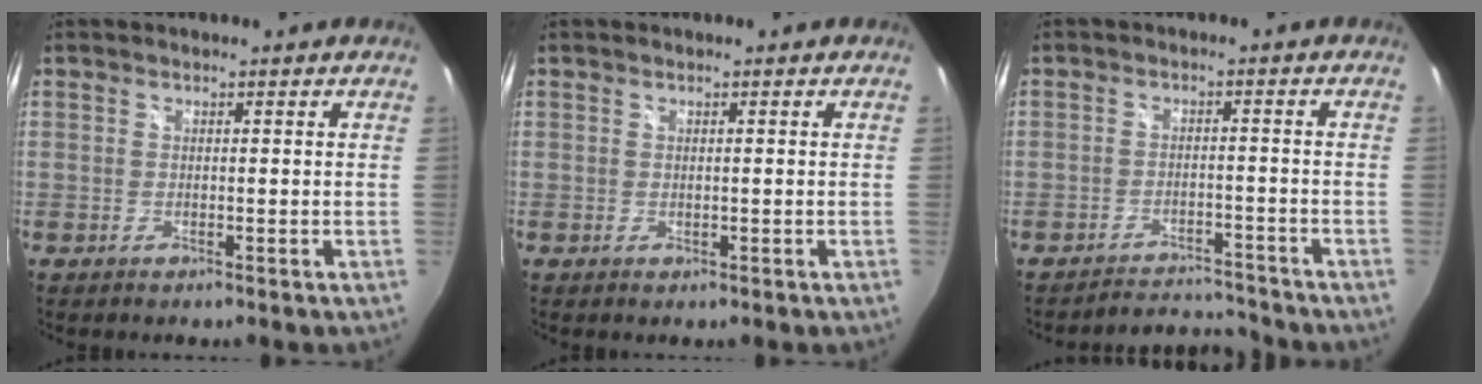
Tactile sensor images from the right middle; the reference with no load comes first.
{"total": 0.0}
{"total": 7.0, "force": [-6.9, 1.2, 0.2], "torque": [-0.019, 0.013, -0.101]}